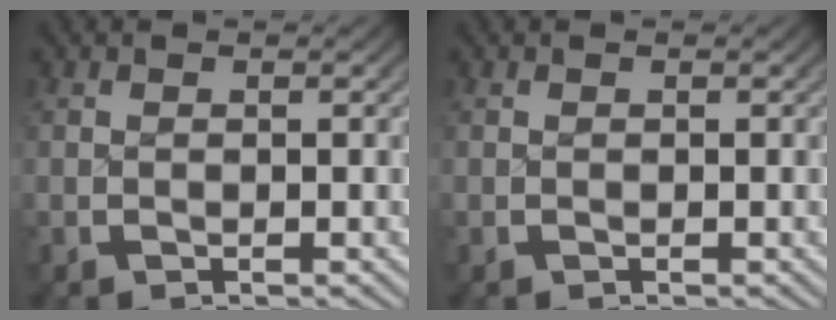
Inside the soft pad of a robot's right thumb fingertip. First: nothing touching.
{"total": 0.0}